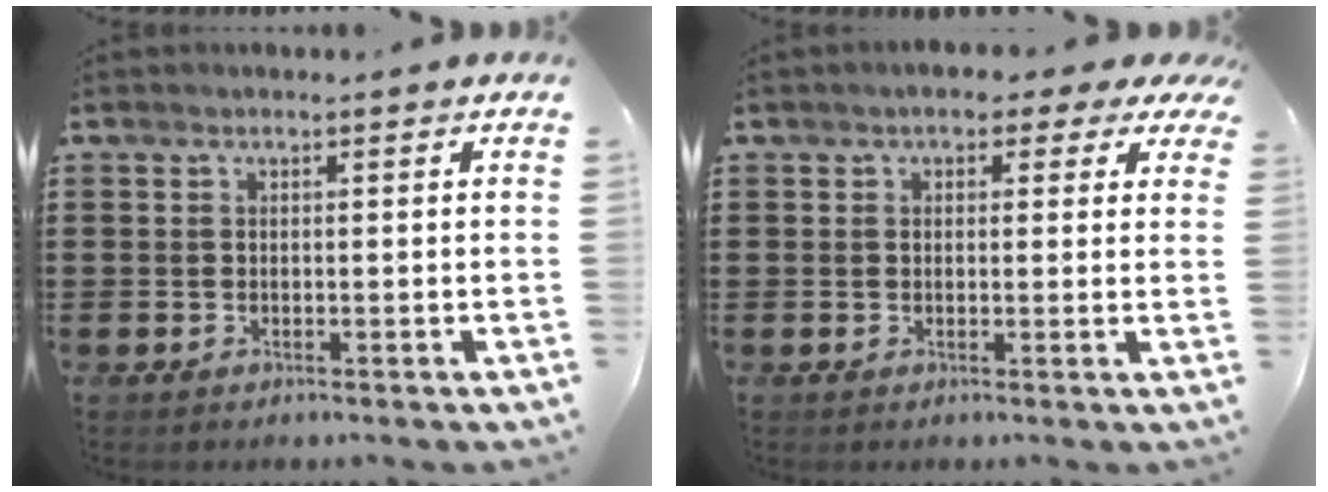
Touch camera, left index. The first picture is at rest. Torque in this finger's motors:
{"motor_torque": [2.14, 0.00, 0.50, 0.00]}